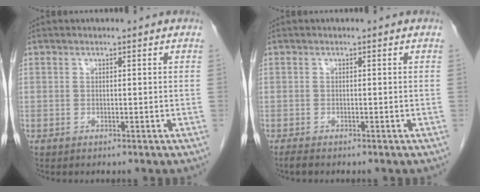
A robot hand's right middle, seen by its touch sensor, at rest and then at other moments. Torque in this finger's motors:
{"motor_torque": [0.05, -0.02, 0.00, 0.01]}